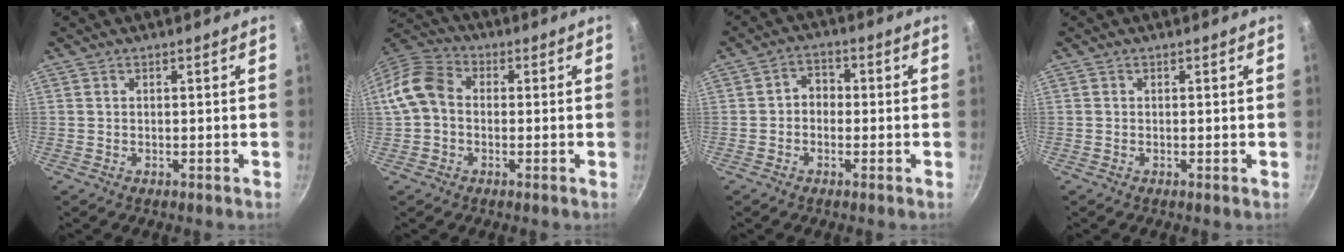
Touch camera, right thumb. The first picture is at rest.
{"total": 9.6, "force": [-0.2, 7.4, 6.1], "torque": [-0.103, 0.030, -0.023]}
{"total": 3.8, "force": [-0.5, 3.1, 2.0], "torque": [-0.010, 0.013, -0.017]}
{"total": 0.0}